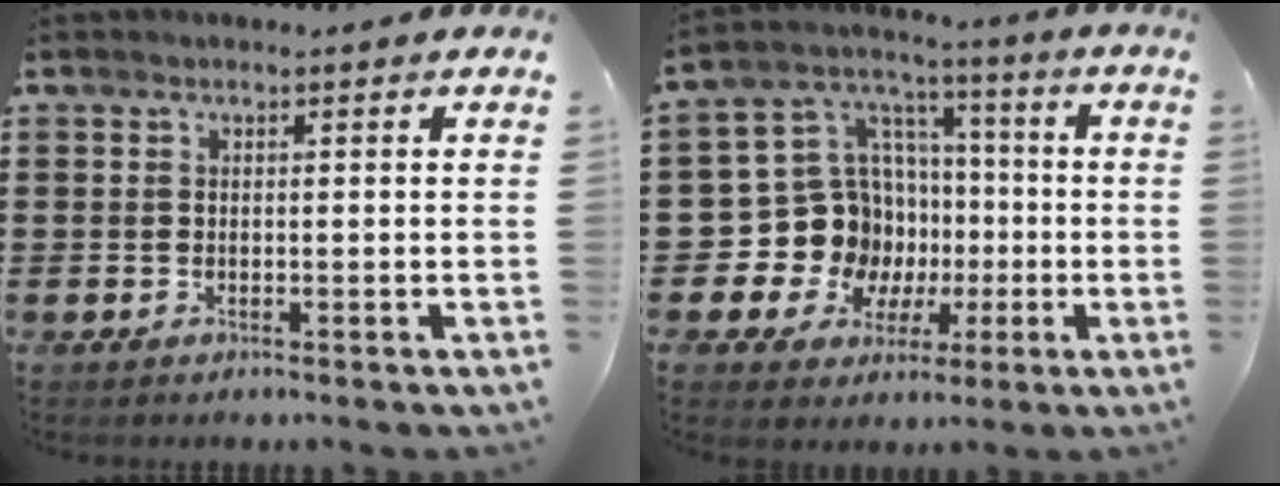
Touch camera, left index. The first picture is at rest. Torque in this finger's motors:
{"motor_torque": [1.75, 0.39, 0.49, 0.02]}